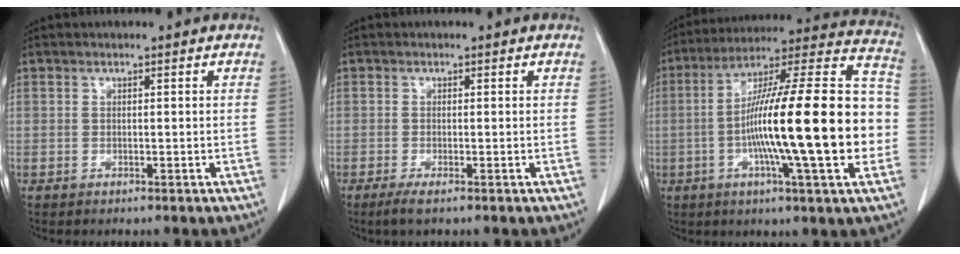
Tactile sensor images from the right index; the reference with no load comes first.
{"total": 1.9, "force": [-1.2, 0.1, 1.5], "torque": [-0.029, -0.006, -0.024]}
{"total": 25.4, "force": [-3.7, 2.0, 25.0], "torque": [-0.354, 0.013, -0.067]}